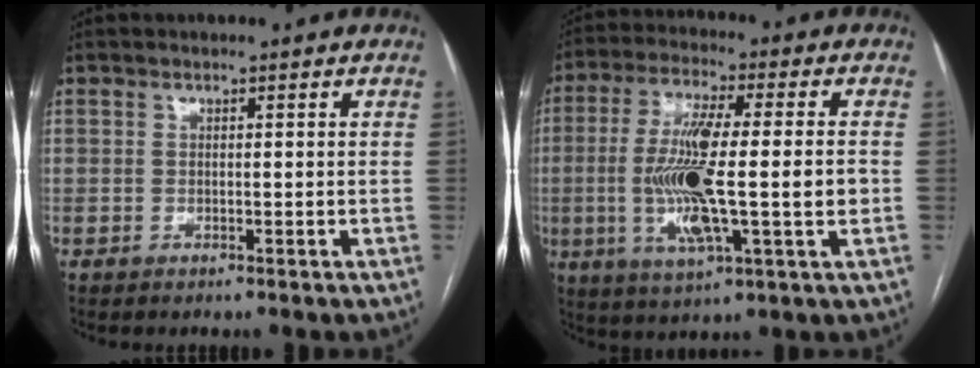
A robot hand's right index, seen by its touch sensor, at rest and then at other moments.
{"total": 15.4, "force": [-1.7, 2.1, 15.2], "torque": [-0.291, -0.001, -0.029]}